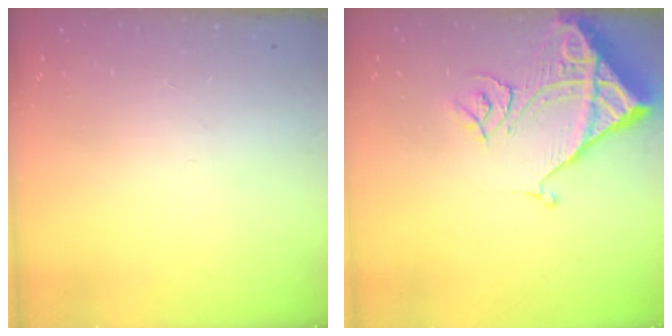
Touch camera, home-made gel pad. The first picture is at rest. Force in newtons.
{"total": 12.1, "press": 12.0, "slide": 1.6}